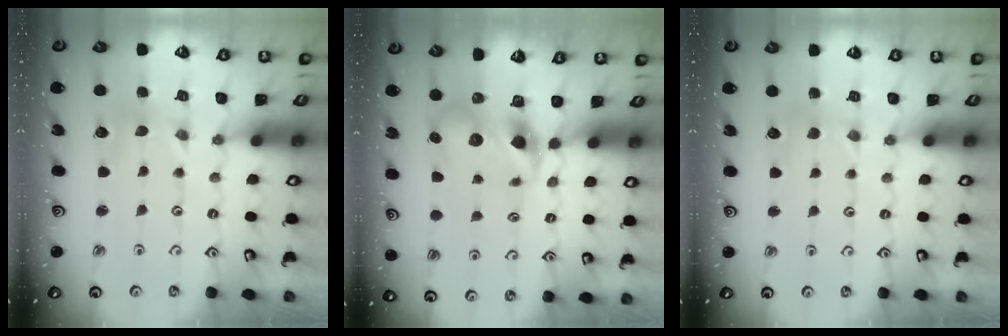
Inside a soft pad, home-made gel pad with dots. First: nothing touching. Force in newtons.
{"total": 7.5, "press": 7.4, "slide": 0.9}
{"total": 2.7, "press": 2.7, "slide": 0.4}